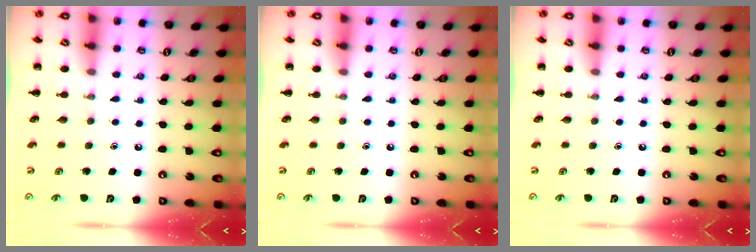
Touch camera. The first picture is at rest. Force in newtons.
{"total": 0.0}
{"total": 0.0}